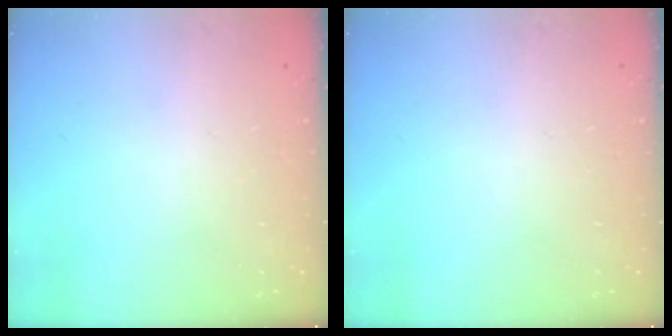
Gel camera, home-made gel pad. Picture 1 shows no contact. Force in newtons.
{"total": 0.0}